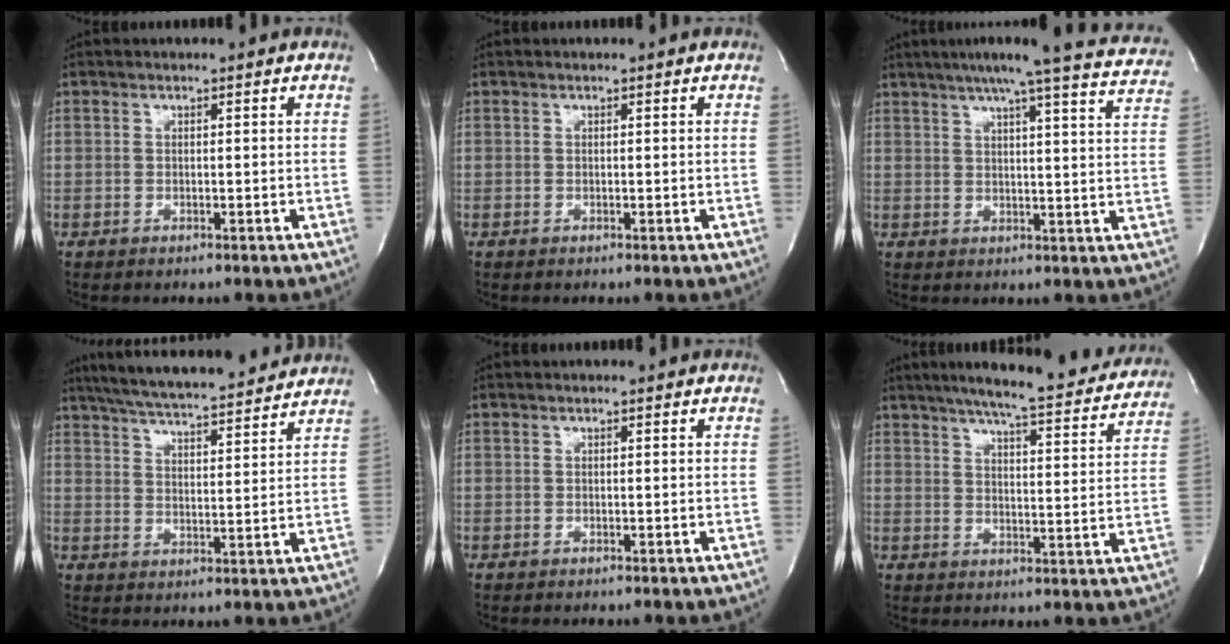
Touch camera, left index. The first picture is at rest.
{"total": 0.0}
{"total": 21.8, "force": [19.6, 0.8, 9.6], "torque": [-0.139, -0.039, 0.221]}
{"total": 18.7, "force": [16.8, 1.8, 7.9], "torque": [-0.138, 0.021, 0.243]}
{"total": 0.9, "force": [0.8, 0.0, 0.3], "torque": [-0.006, 0.006, 0.009]}
{"total": 21.4, "force": [19.0, 2.4, 9.5], "torque": [-0.142, -0.025, 0.234]}